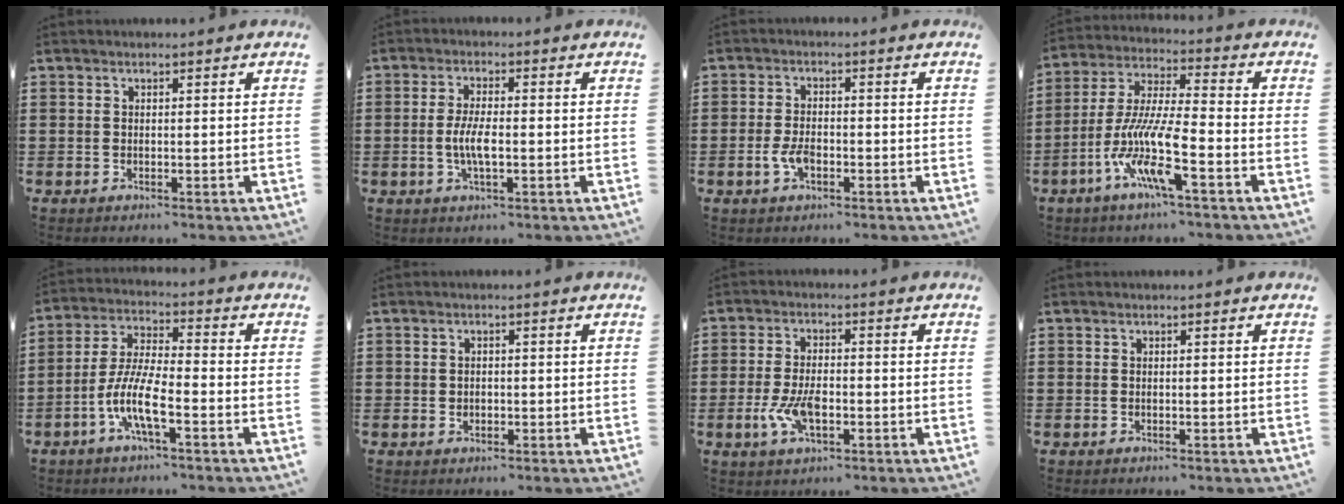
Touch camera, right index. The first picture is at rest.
{"total": 4.4, "force": [-0.8, 1.2, 4.2], "torque": [-0.094, -0.004, -0.022]}
{"total": 3.5, "force": [-1.3, 1.8, 2.8], "torque": [-0.064, -0.001, -0.026]}
{"total": 11.1, "force": [-5.8, 1.5, 9.3], "torque": [-0.212, -0.011, -0.120]}
{"total": 8.1, "force": [-3.6, 1.7, 7.0], "torque": [-0.171, -0.017, -0.077]}
{"total": 0.8, "force": [0.0, 0.7, 0.4], "torque": [-0.011, 0.003, 0.000]}
{"total": 6.0, "force": [-1.6, 2.8, 5.0], "torque": [-0.112, -0.001, -0.032]}
{"total": 0.0}